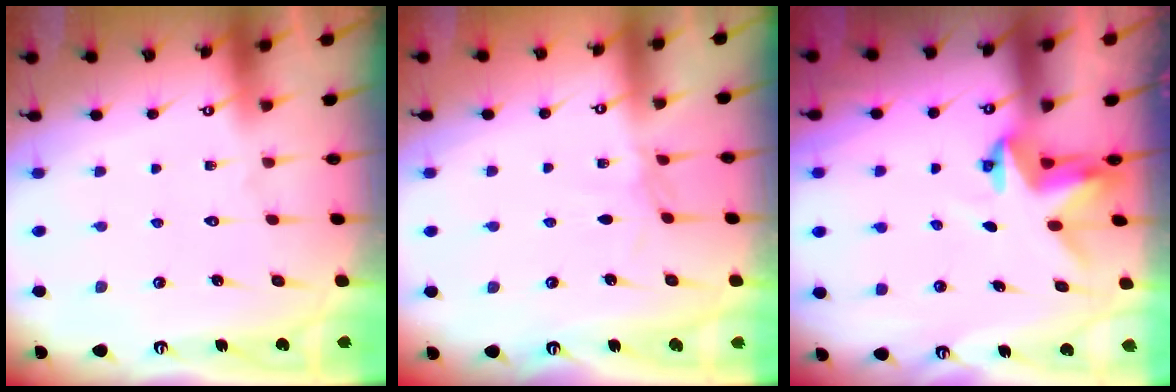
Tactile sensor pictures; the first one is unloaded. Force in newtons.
{"total": 2.3, "press": 2.2, "slide": 0.4}
{"total": 3.4, "press": 3.4, "slide": 0.2}